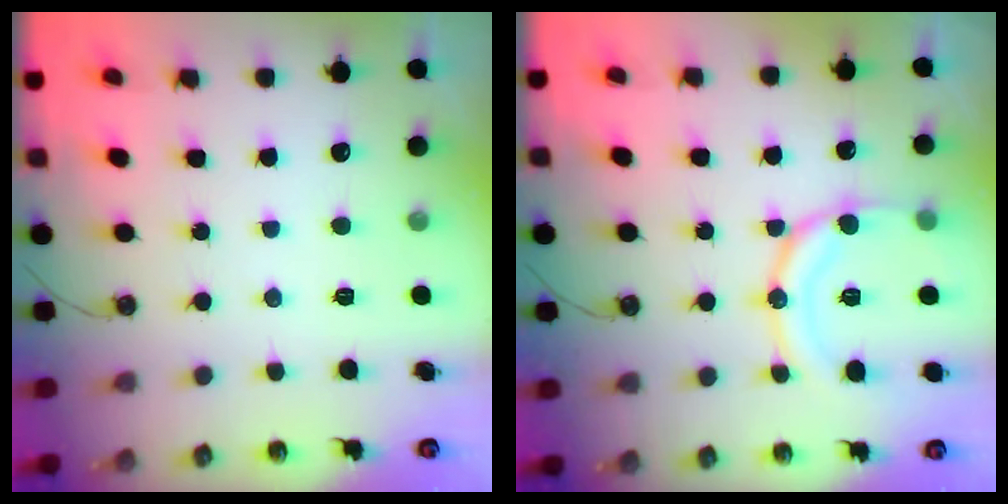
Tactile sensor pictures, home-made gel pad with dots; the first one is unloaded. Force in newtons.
{"total": 14.7, "press": 14.5, "slide": 1.8}